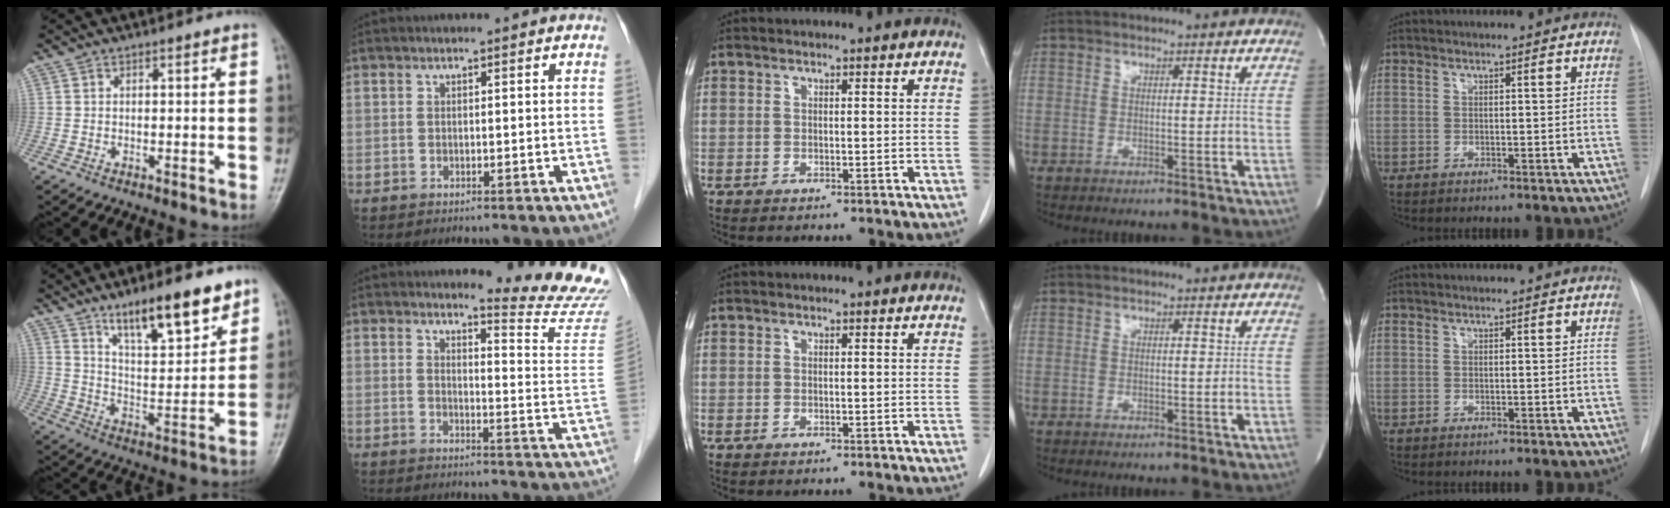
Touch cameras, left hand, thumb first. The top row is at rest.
{"thumb": {"total": 14.9, "force": [10.2, 4.2, 9.9], "torque": [-0.129, -0.062, 0.176]}, "index": {"total": 12.8, "force": [12.6, -1.5, 1.9], "torque": [-0.016, -0.135, 0.129]}}